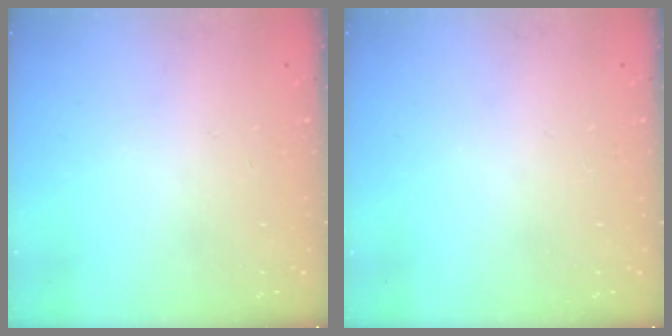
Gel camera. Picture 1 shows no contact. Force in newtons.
{"total": 12.2, "press": 2.2, "slide": 12.0}